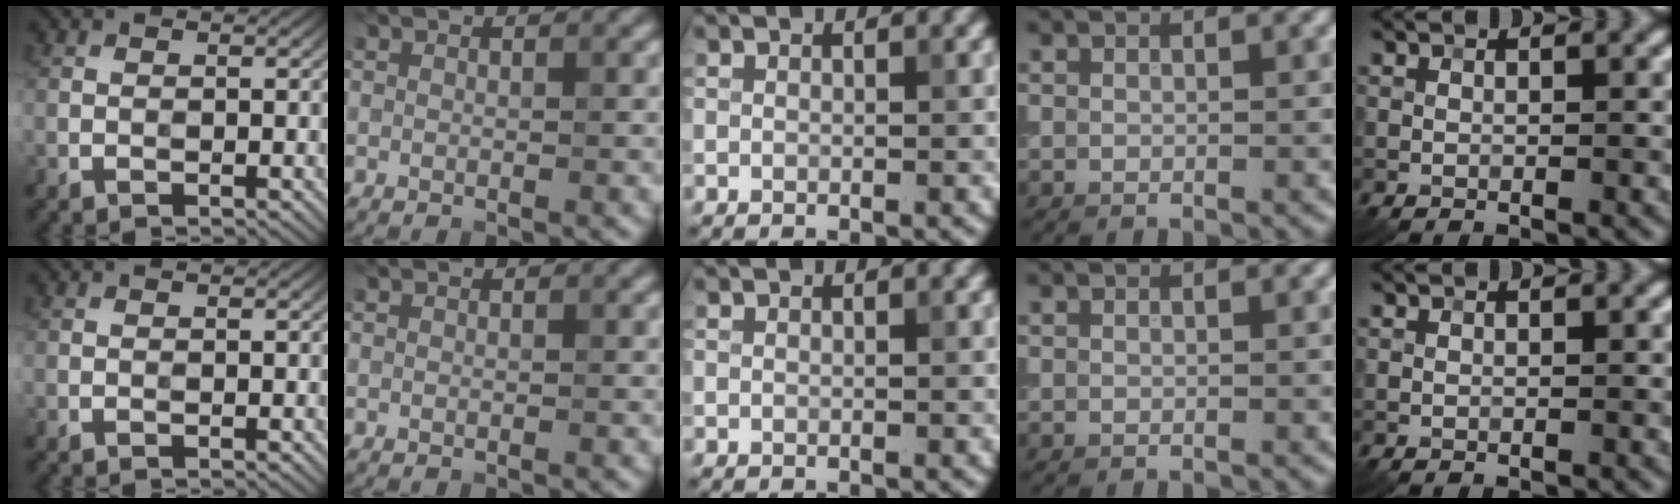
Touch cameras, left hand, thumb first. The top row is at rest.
{}